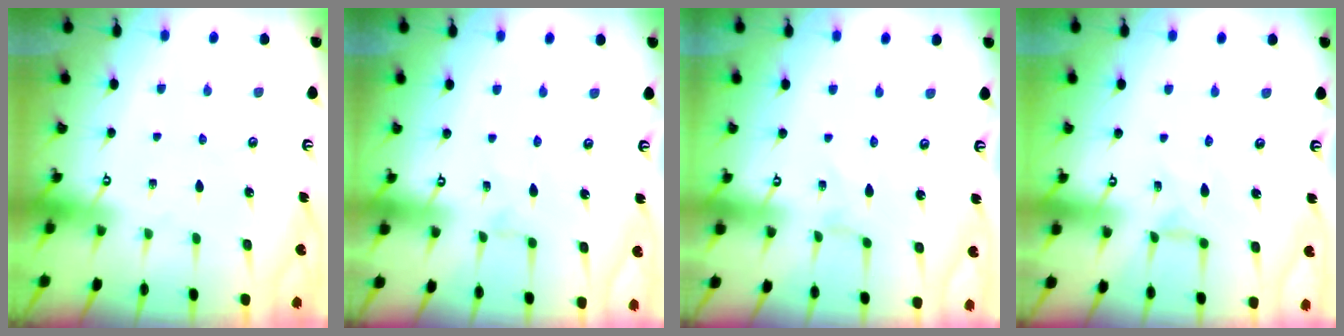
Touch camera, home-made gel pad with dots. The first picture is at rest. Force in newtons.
{"total": 0.6, "press": 0.6, "slide": 0.2}
{"total": 0.7, "press": 0.6, "slide": 0.1}
{"total": 1.9, "press": 1.8, "slide": 0.5}